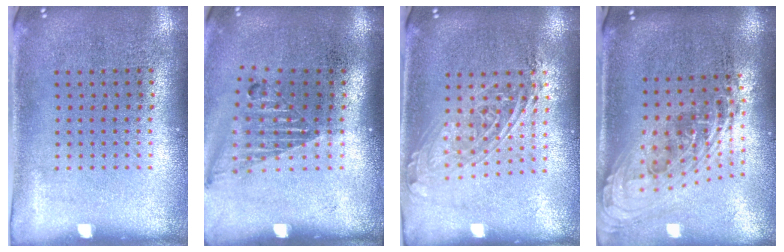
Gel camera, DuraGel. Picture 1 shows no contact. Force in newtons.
{"total": 1.2, "press": 1.0, "slide": 0.6}
{"total": 1.7, "press": 1.4, "slide": 0.9}
{"total": 2.2, "press": 1.6, "slide": 1.5}